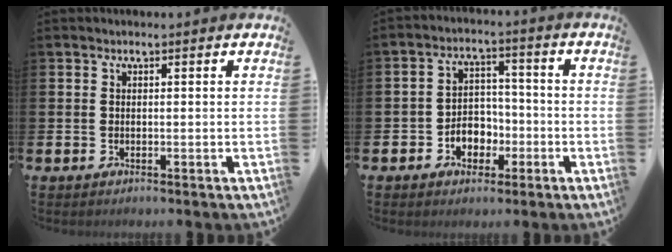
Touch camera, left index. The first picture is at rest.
{"total": 4.3, "force": [-1.8, 3.6, 1.6], "torque": [-0.030, 0.004, -0.040]}